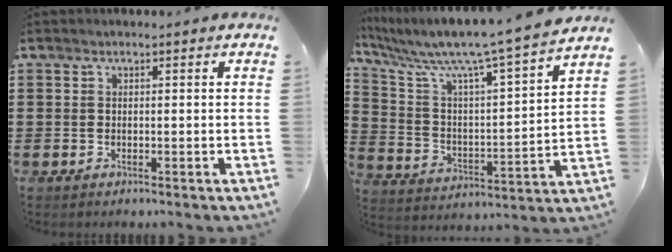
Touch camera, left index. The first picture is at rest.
{"total": 8.7, "force": [7.5, -0.1, 4.4], "torque": [-0.121, -0.065, 0.115]}